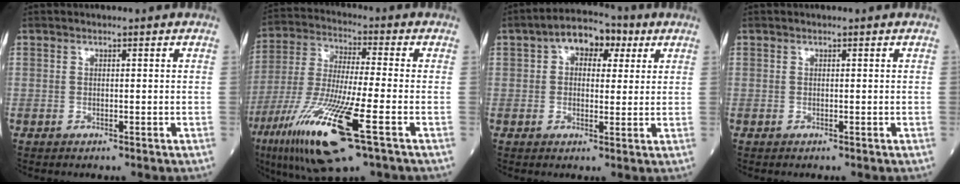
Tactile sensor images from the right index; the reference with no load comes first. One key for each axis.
{"total": 18.0, "fx": -8.2, "fy": 1.7, "fz": 16.0, "tx": -0.346, "ty": -0.043, "tz": -0.150}
{"total": 7.3, "fx": 3.0, "fy": 4.4, "fz": 5.1, "tx": -0.072, "ty": 0.031, "tz": 0.040}
{"total": 0.0}